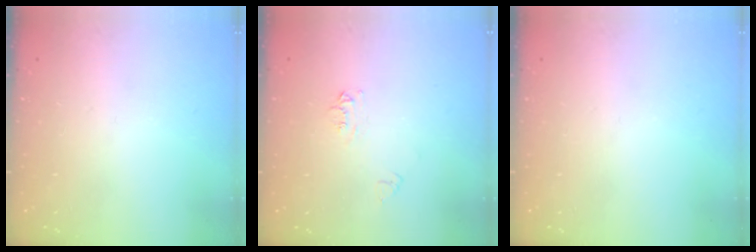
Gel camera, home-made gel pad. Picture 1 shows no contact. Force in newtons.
{"total": 5.0, "press": 5.0, "slide": 0.6}
{"total": 0.0}